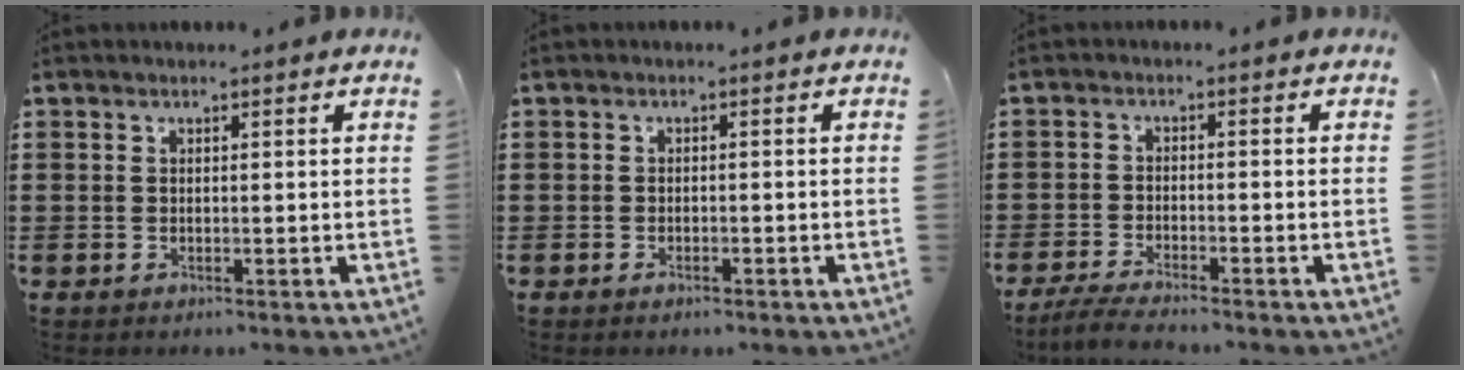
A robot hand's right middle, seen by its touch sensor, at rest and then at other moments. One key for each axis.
{"total": 0.9, "fx": -0.8, "fy": 0.4, "fz": 0.2, "tx": -0.005, "ty": 0.000, "tz": -0.018}
{"total": 3.4, "fx": -3.2, "fy": 0.1, "fz": 1.1, "tx": -0.034, "ty": -0.007, "tz": -0.067}